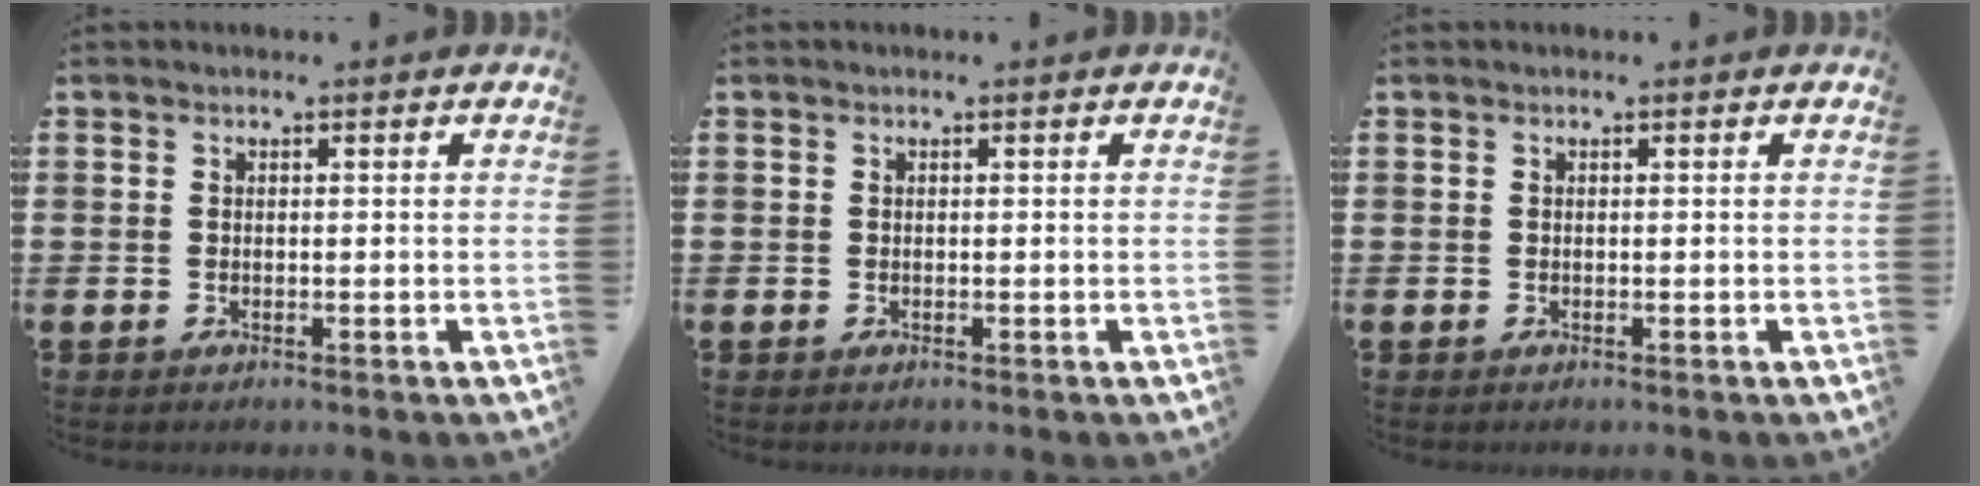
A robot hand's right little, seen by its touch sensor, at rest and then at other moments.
{"total": 0.0}
{"total": 0.0}